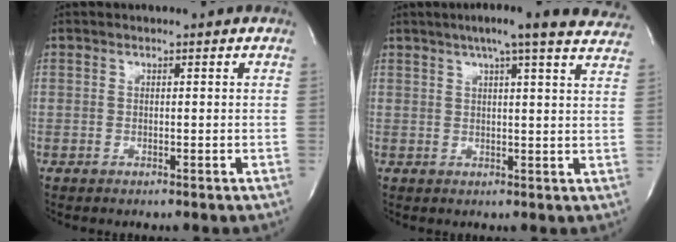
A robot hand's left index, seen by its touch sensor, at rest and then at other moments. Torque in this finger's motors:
{"motor_torque": [-0.36, -0.35, 0.10, 0.07]}